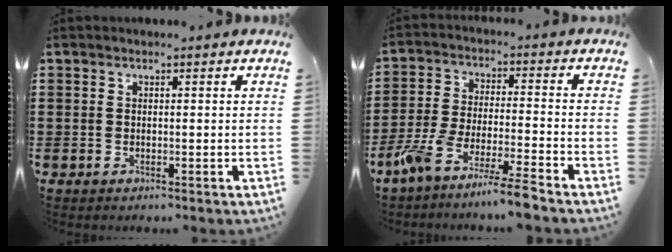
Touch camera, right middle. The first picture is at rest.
{"total": 7.5, "force": [-6.9, -1.0, 2.8], "torque": [-0.066, -0.016, -0.139]}